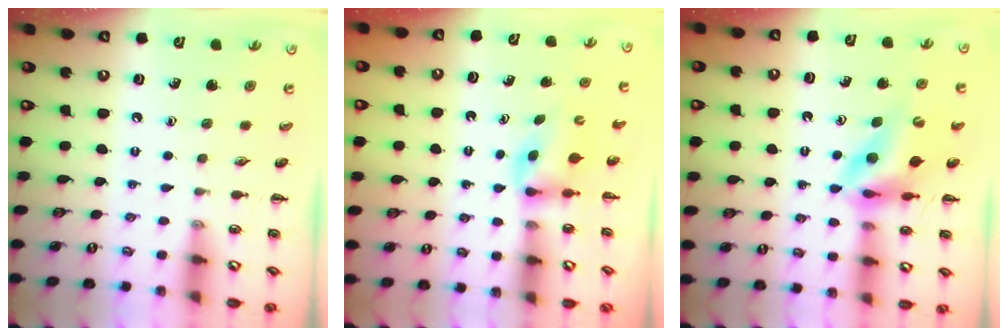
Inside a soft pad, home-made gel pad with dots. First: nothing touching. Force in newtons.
{"total": 2.9, "press": 2.7, "slide": 1.0}
{"total": 10.9, "press": 10.3, "slide": 3.5}